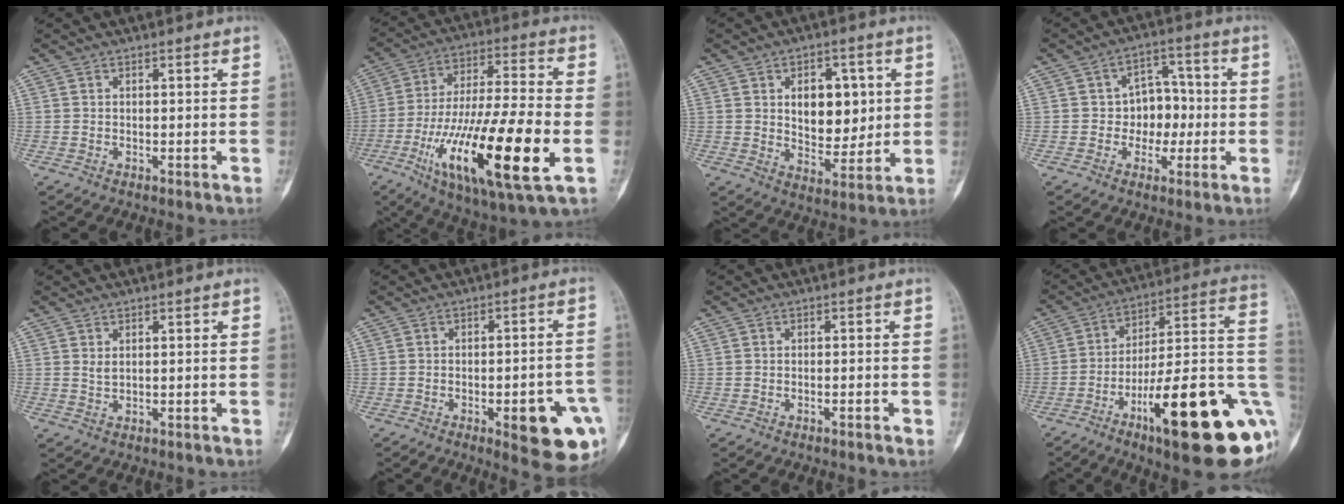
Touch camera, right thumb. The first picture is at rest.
{"total": 26.3, "force": [-7.9, 6.6, 24.2], "torque": [-0.455, -0.003, -0.128]}
{"total": 11.8, "force": [2.4, 7.5, 8.7], "torque": [-0.075, -0.016, 0.044]}
{"total": 8.1, "force": [-0.9, 6.4, 4.9], "torque": [-0.018, 0.030, -0.021]}
{"total": 1.4, "force": [0.6, 0.9, 1.0], "torque": [-0.009, -0.006, 0.015]}
{"total": 13.5, "force": [-4.9, 4.1, 11.9], "torque": [-0.115, 0.020, -0.051]}
{"total": 0.9, "force": [-0.5, 0.3, 0.7], "torque": [-0.011, 0.004, -0.007]}
{"total": 28.8, "force": [-9.8, 7.6, 26.0], "torque": [-0.297, 0.042, -0.140]}